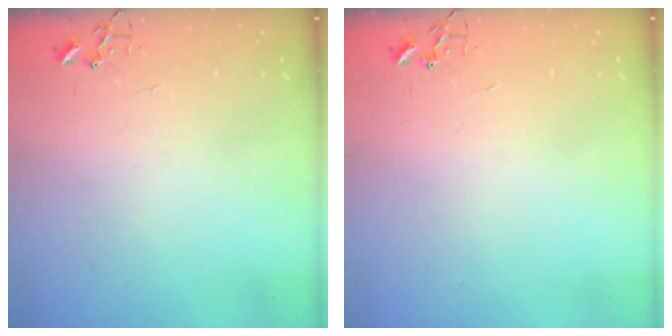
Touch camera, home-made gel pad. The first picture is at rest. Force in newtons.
{"total": 0.0}